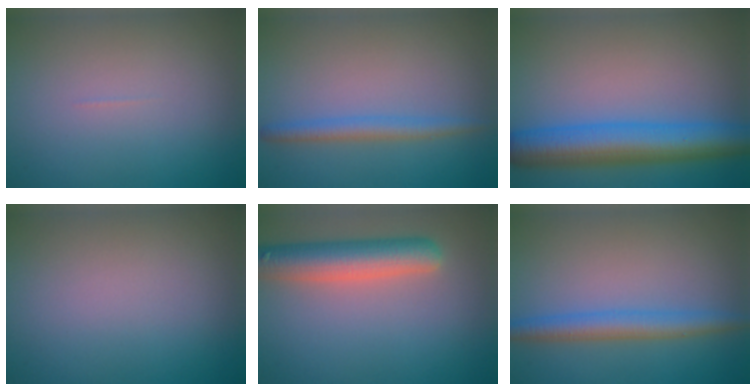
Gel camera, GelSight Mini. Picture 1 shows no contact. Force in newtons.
{"total": 2.1, "press": 2.1, "slide": 0.2}
{"total": 7.8, "press": 7.8, "slide": 0.1}
{"total": 0.0}
{"total": 6.3, "press": 6.3, "slide": 0.3}
{"total": 3.5, "press": 3.5, "slide": 0.1}